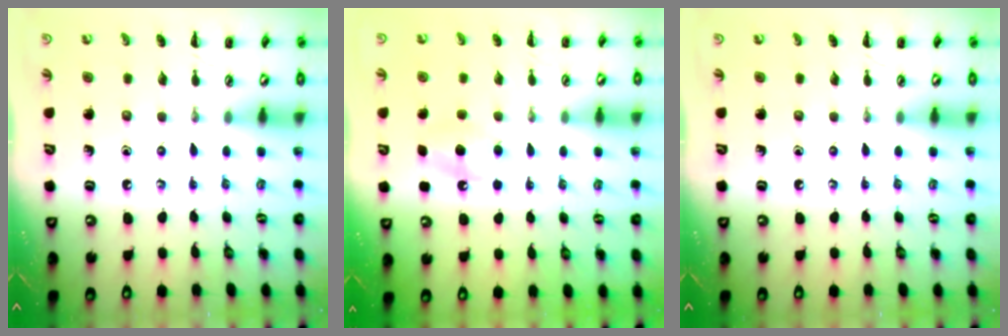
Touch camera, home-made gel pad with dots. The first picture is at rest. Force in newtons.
{"total": 7.6, "press": 7.4, "slide": 1.8}
{"total": 0.0}